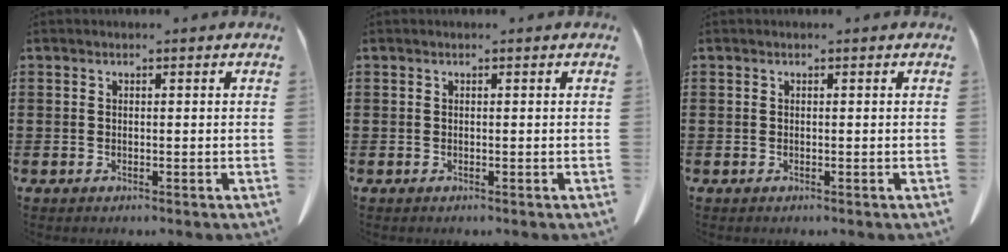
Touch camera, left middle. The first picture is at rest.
{"total": 0.0}
{"total": 0.0}